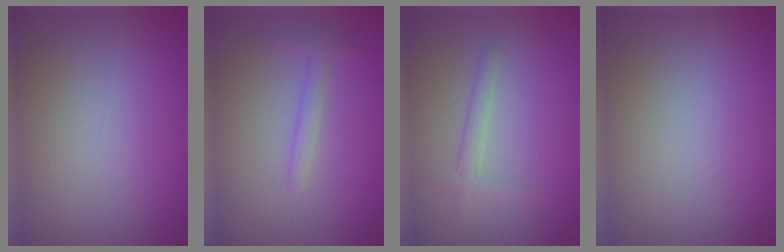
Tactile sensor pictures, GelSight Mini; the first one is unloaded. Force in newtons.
{"total": 1.4, "press": 1.4, "slide": 0.0}
{"total": 1.5, "press": 1.5, "slide": 0.1}
{"total": 0.0}